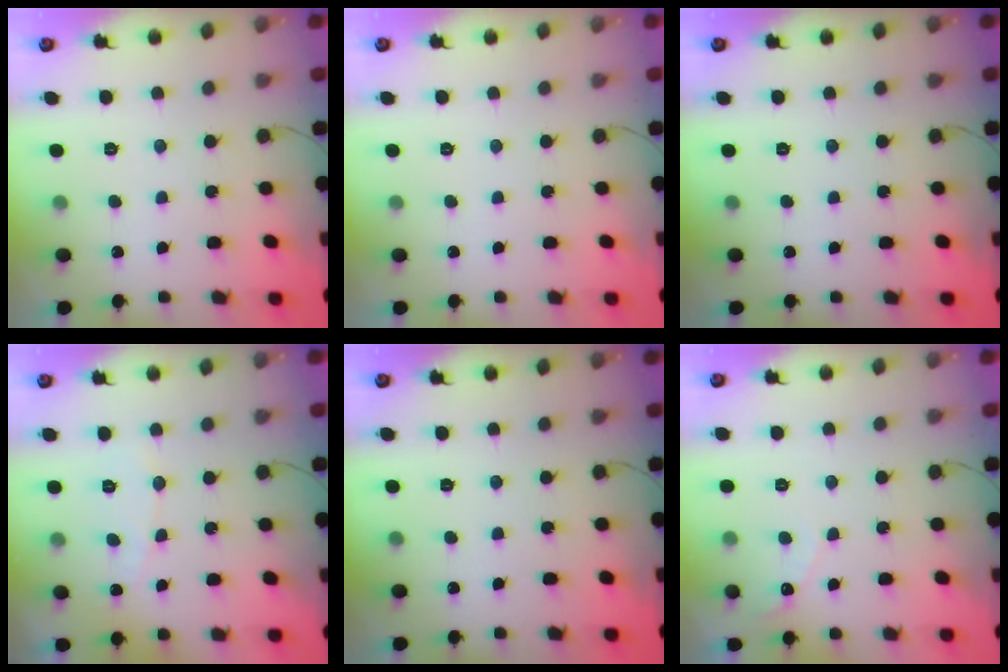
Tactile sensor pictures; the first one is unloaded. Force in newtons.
{"total": 0.0}
{"total": 0.0}
{"total": 4.5, "press": 4.5, "slide": 0.3}
{"total": 0.0}
{"total": 3.3, "press": 3.3, "slide": 0.3}